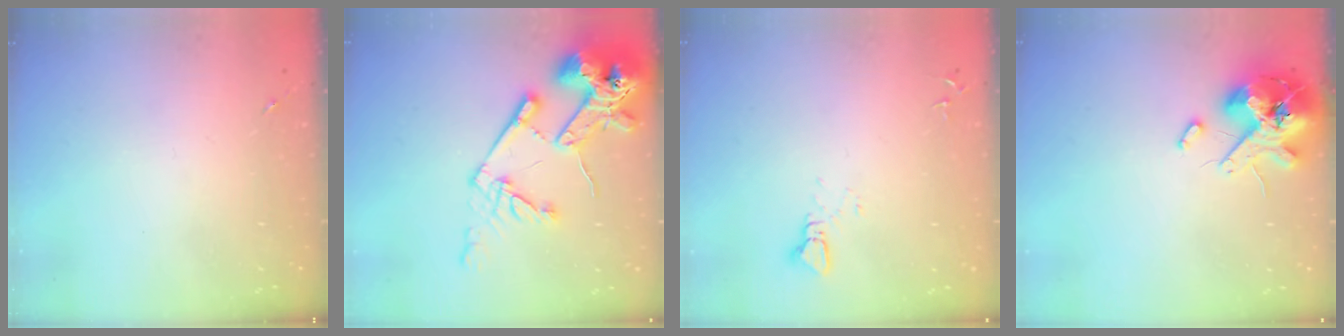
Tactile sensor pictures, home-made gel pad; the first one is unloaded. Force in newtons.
{"total": 22.8, "press": 22.6, "slide": 2.9}
{"total": 2.2, "press": 2.2, "slide": 0.1}
{"total": 13.3, "press": 13.1, "slide": 2.2}